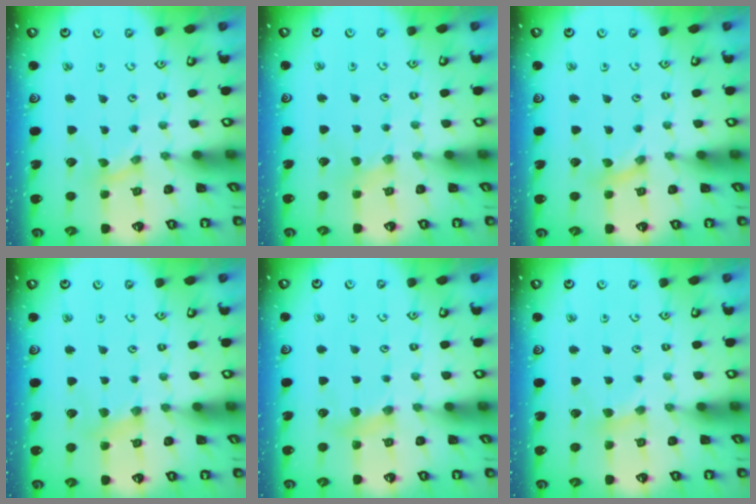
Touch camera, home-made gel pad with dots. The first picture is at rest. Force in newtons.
{"total": 1.2, "press": 1.2, "slide": 0.3}
{"total": 0.0}
{"total": 4.4, "press": 4.4, "slide": 0.5}
{"total": 5.4, "press": 5.4, "slide": 0.5}
{"total": 2.6, "press": 2.6, "slide": 0.3}